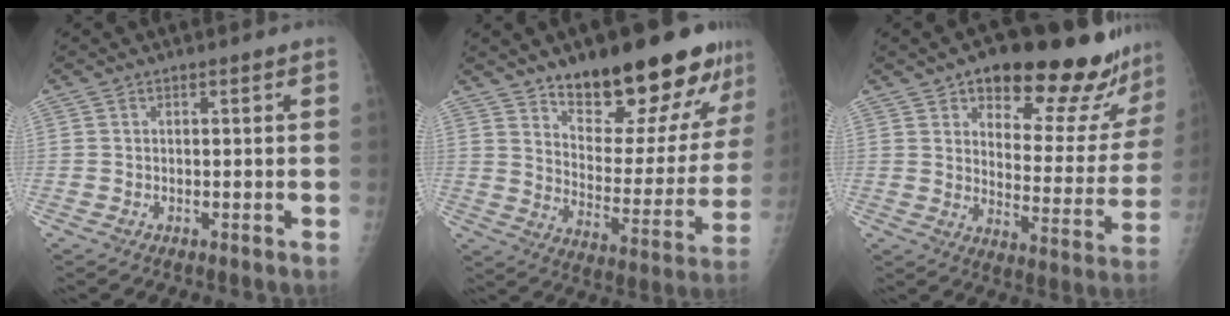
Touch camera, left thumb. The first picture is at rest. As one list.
[{"total": 22.2, "force": [16.4, 7.6, 13.0], "torque": [-0.136, -0.104, 0.243]}, {"total": 22.9, "force": [17.6, 8.0, 12.2], "torque": [-0.107, -0.090, 0.226]}]